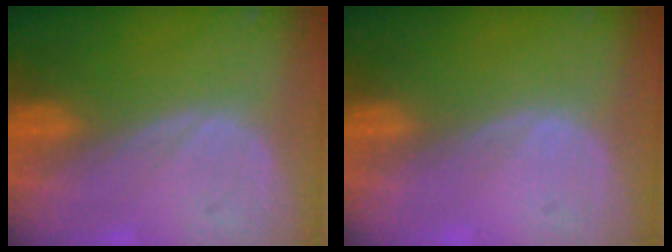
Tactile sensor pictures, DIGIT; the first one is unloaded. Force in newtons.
{"total": 0.0}